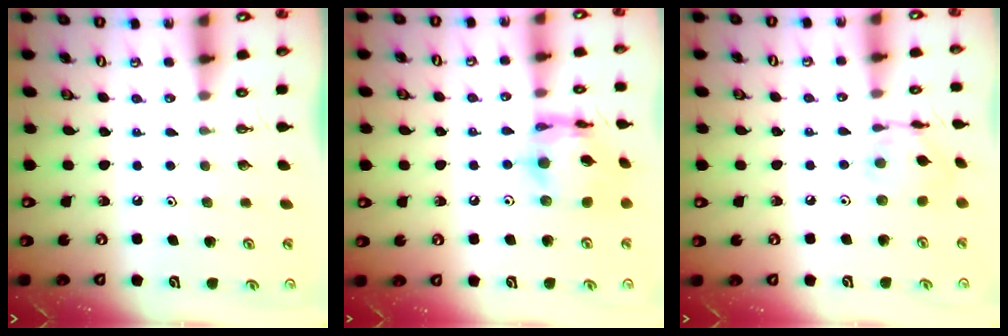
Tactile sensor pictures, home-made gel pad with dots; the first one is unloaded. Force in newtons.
{"total": 14.0, "press": 14.0, "slide": 1.4}
{"total": 9.7, "press": 9.6, "slide": 0.7}